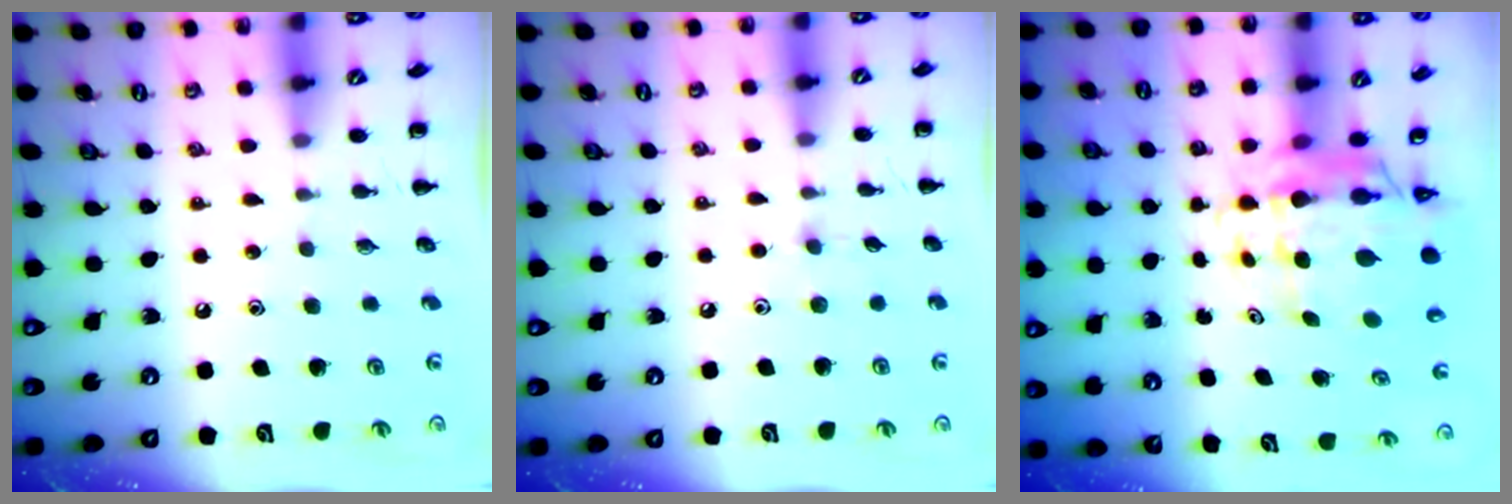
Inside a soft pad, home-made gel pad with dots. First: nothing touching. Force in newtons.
{"total": 4.2, "press": 3.8, "slide": 1.7}
{"total": 9.1, "press": 8.7, "slide": 2.7}